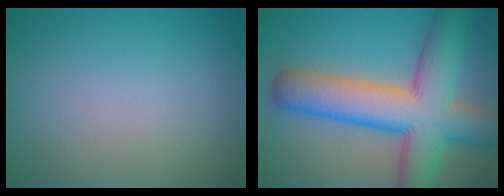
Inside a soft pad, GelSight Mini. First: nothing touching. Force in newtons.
{"total": 11.8, "press": 11.8, "slide": 0.4}